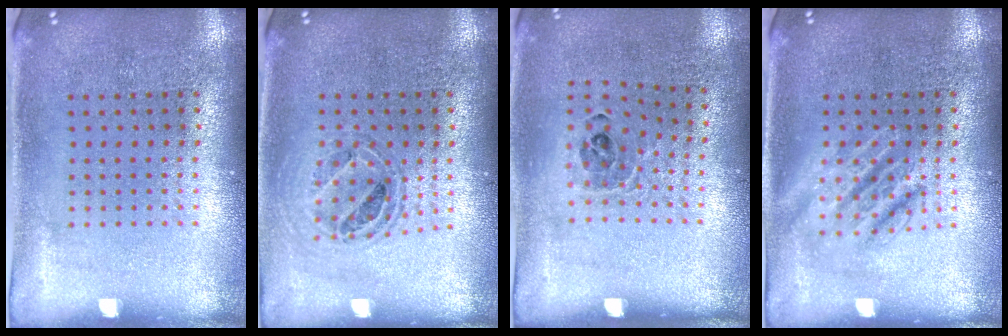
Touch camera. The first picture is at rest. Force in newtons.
{"total": 0.8, "press": 0.8, "slide": 0.1}
{"total": 0.9, "press": 0.8, "slide": 0.3}
{"total": 2.8, "press": 2.8, "slide": 0.4}